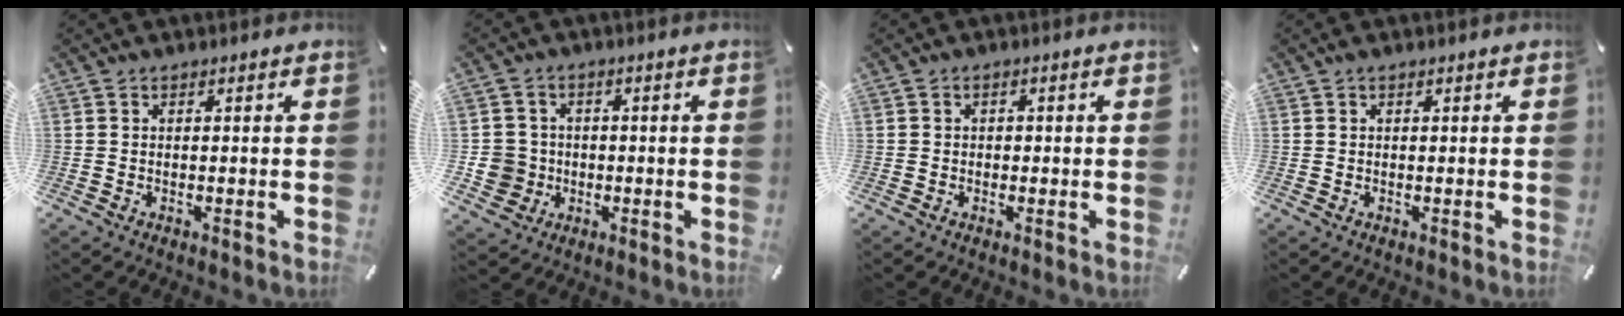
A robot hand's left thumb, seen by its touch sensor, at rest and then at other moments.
{"total": 7.4, "force": [-0.7, 7.2, 1.2], "torque": [-0.037, 0.010, -0.009]}
{"total": 0.9, "force": [-0.1, 0.8, 0.1], "torque": [-0.002, 0.006, -0.005]}
{"total": 0.7, "force": [0.5, 0.3, 0.3], "torque": [-0.006, 0.003, 0.009]}